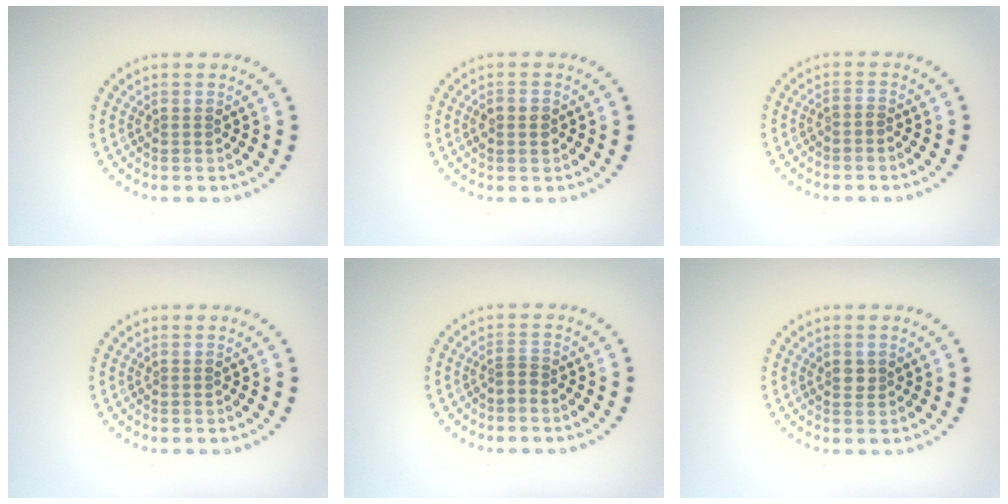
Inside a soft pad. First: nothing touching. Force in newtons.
{"total": 1.4, "press": 1.4, "slide": 0.1}
{"total": 0.6, "press": 0.3, "slide": 0.6}
{"total": 0.0}
{"total": 1.0, "press": 0.5, "slide": 0.8}
{"total": 1.1, "press": 1.0, "slide": 0.4}